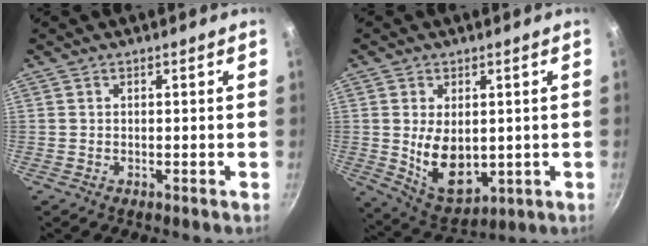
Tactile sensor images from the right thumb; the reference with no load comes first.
{"total": 10.9, "force": [0.2, 7.1, 8.3], "torque": [-0.125, -0.020, 0.029]}